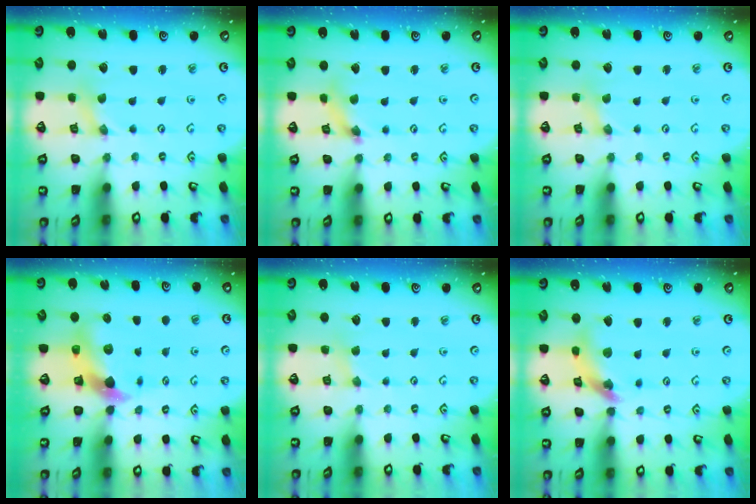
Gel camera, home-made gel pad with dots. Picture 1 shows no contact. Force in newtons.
{"total": 3.0, "press": 3.0, "slide": 0.2}
{"total": 0.0}
{"total": 6.9, "press": 6.8, "slide": 1.0}
{"total": 2.2, "press": 2.2, "slide": 0.4}
{"total": 12.4, "press": 12.3, "slide": 1.3}